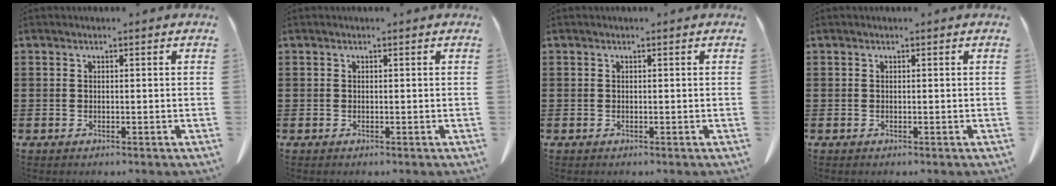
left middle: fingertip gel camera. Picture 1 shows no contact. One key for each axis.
{"total": 0.0}
{"total": 0.0}
{"total": 0.0}